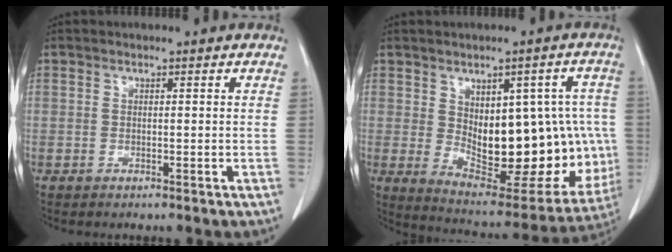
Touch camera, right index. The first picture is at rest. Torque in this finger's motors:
{"motor_torque": [0.50, 0.07, 0.39, 0.07]}